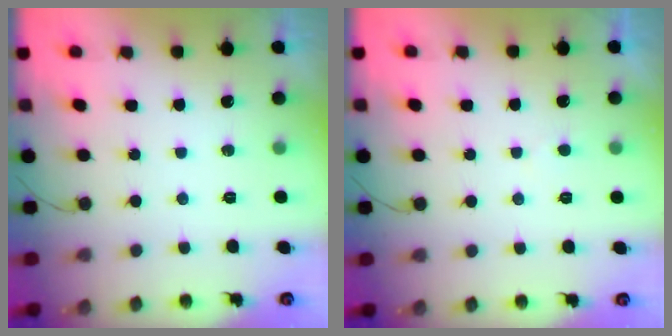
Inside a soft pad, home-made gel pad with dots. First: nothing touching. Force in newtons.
{"total": 1.9, "press": 1.9, "slide": 0.3}